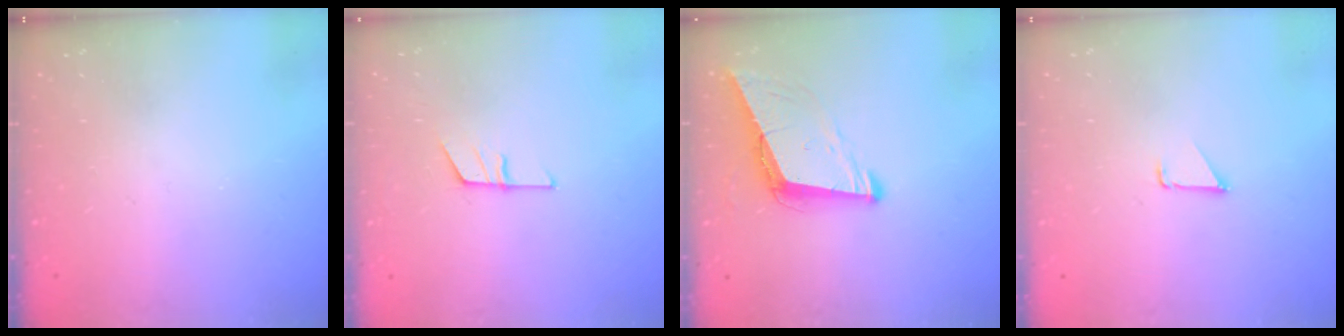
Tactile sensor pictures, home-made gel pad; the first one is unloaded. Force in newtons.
{"total": 5.1, "press": 5.1, "slide": 0.4}
{"total": 9.1, "press": 8.4, "slide": 3.5}
{"total": 0.7, "press": 0.7, "slide": 0.1}